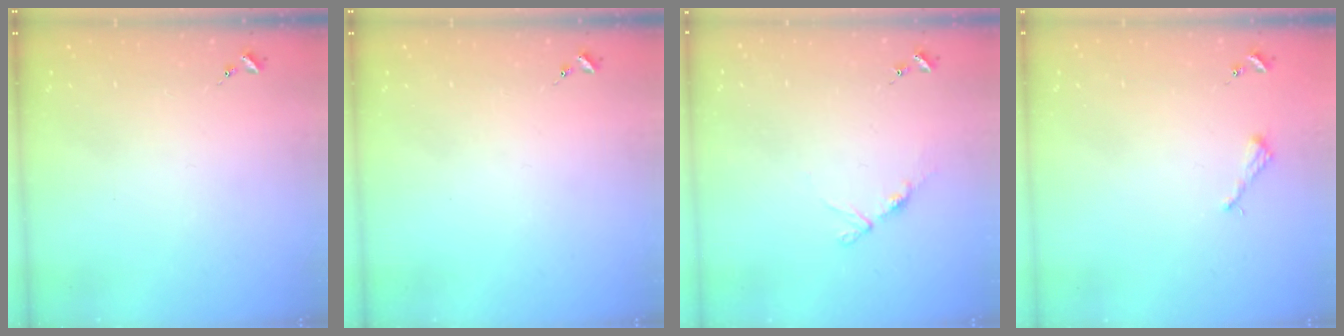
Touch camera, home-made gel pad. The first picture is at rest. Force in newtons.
{"total": 0.0}
{"total": 5.5, "press": 5.4, "slide": 0.6}
{"total": 2.6, "press": 2.6, "slide": 0.3}